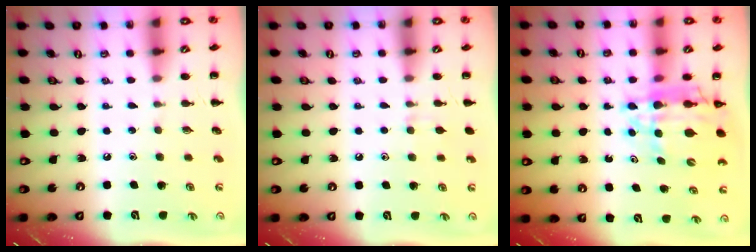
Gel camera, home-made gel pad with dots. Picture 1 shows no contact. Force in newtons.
{"total": 6.2, "press": 5.8, "slide": 2.2}
{"total": 11.9, "press": 11.3, "slide": 3.6}